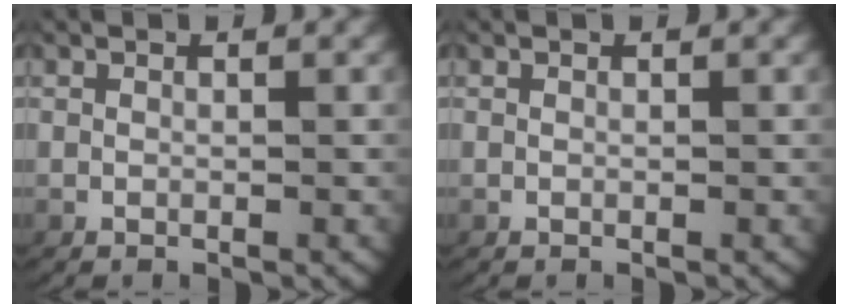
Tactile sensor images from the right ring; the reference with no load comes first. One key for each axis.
{"total": 0.0}